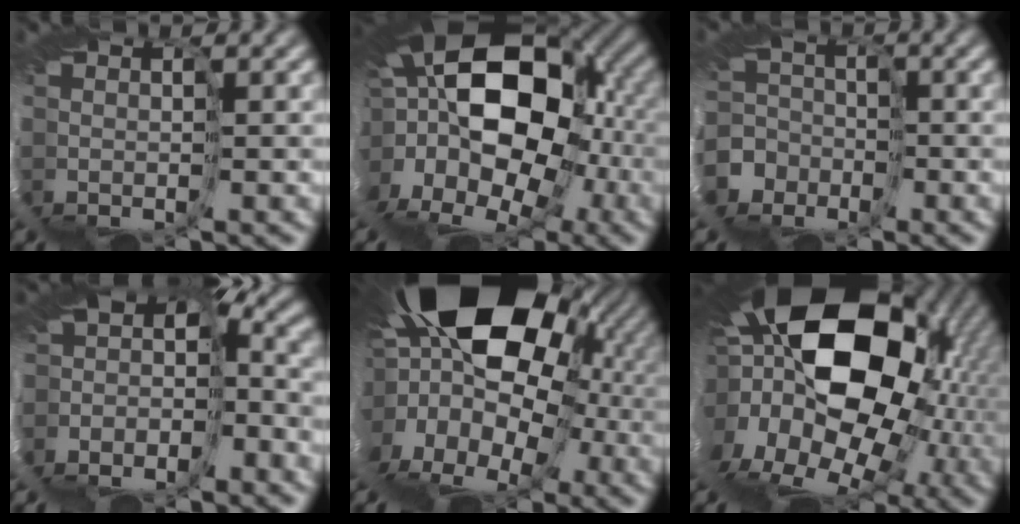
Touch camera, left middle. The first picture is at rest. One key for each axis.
{"total": 15.1, "fx": -0.2, "fy": 10.2, "fz": 11.2, "tx": -0.146, "ty": -0.003, "tz": -0.027}
{"total": 5.5, "fx": -3.4, "fy": 3.9, "fz": -1.8, "tx": 0.014, "ty": -0.015, "tz": -0.076}
{"total": 4.9, "fx": -4.0, "fy": 1.7, "fz": 2.3, "tx": -0.053, "ty": -0.030, "tz": -0.040}
{"total": 17.2, "fx": 2.3, "fy": 12.9, "fz": 11.2, "tx": -0.126, "ty": 0.010, "tz": -0.021}
{"total": 17.7, "fx": 2.4, "fy": 12.9, "fz": 11.9, "tx": -0.181, "ty": -0.022, "tz": -0.001}